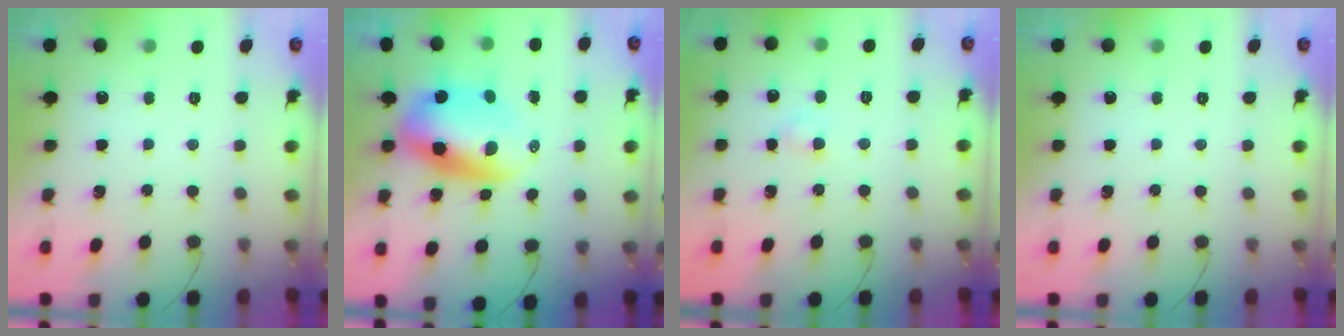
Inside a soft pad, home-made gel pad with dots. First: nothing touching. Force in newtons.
{"total": 10.3, "press": 10.0, "slide": 2.4}
{"total": 1.8, "press": 1.6, "slide": 0.9}
{"total": 0.0}